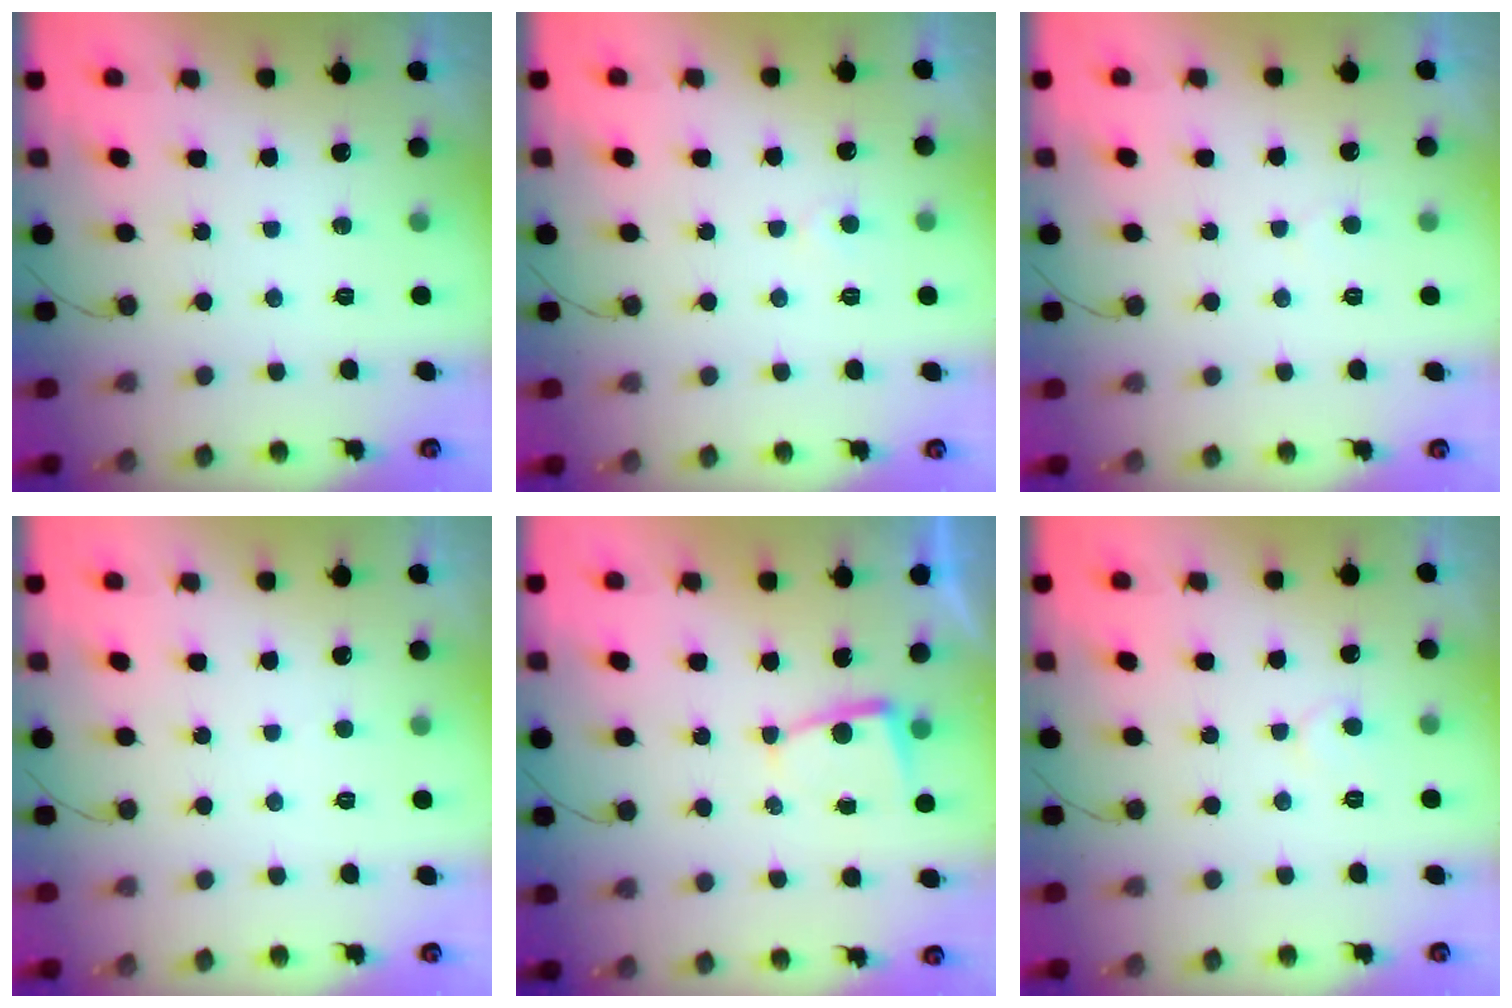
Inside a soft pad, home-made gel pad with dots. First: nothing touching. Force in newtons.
{"total": 3.3, "press": 3.3, "slide": 0.5}
{"total": 2.8, "press": 2.8, "slide": 0.3}
{"total": 2.3, "press": 2.3, "slide": 0.2}
{"total": 3.0, "press": 3.0, "slide": 0.4}
{"total": 5.0, "press": 4.9, "slide": 0.5}